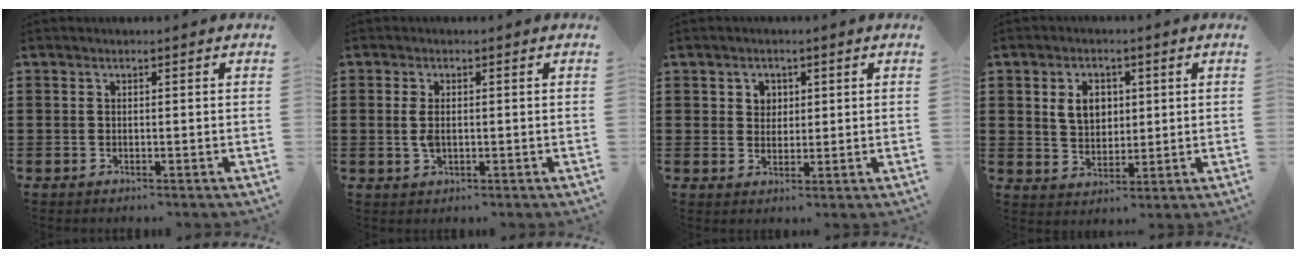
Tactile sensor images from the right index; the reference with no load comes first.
{"total": 2.8, "force": [0.1, 1.5, 2.4], "torque": [-0.064, -0.002, -0.004]}
{"total": 2.5, "force": [1.0, 2.3, 0.4], "torque": [-0.019, 0.011, 0.017]}
{"total": 5.2, "force": [1.4, 3.9, 3.1], "torque": [-0.068, 0.010, 0.020]}